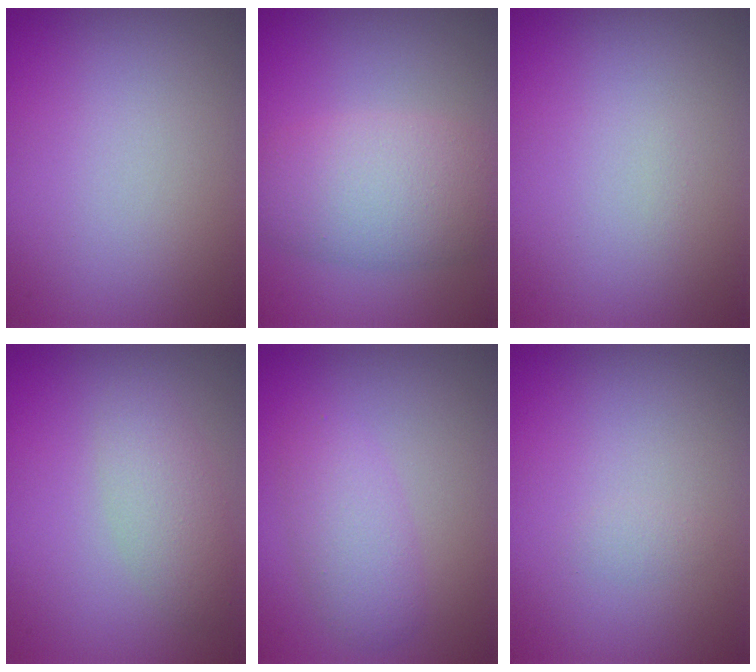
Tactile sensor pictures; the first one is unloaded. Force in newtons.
{"total": 6.2, "press": 6.2, "slide": 0.0}
{"total": 0.0}
{"total": 2.5, "press": 2.5, "slide": 0.1}
{"total": 2.8, "press": 2.8, "slide": 0.1}
{"total": 0.5, "press": 0.5, "slide": 0.1}